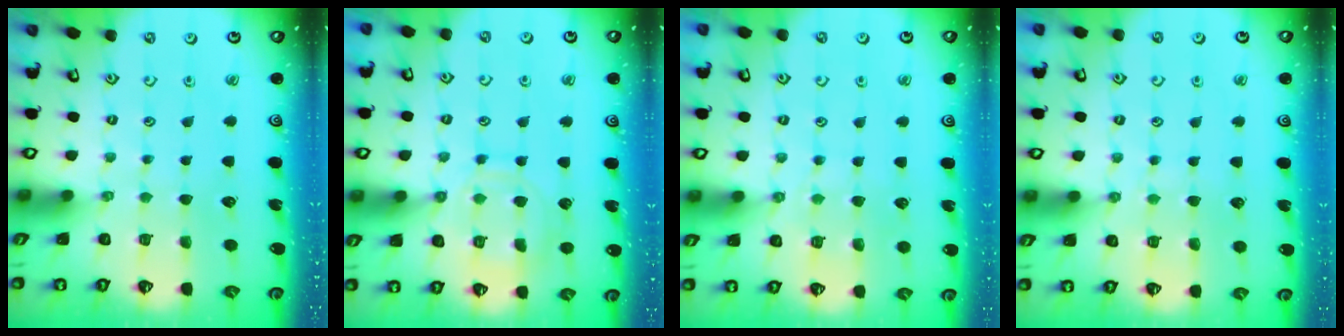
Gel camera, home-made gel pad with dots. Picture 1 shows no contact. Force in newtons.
{"total": 12.1, "press": 12.0, "slide": 0.9}
{"total": 5.3, "press": 5.3, "slide": 0.6}
{"total": 5.6, "press": 5.6, "slide": 0.7}